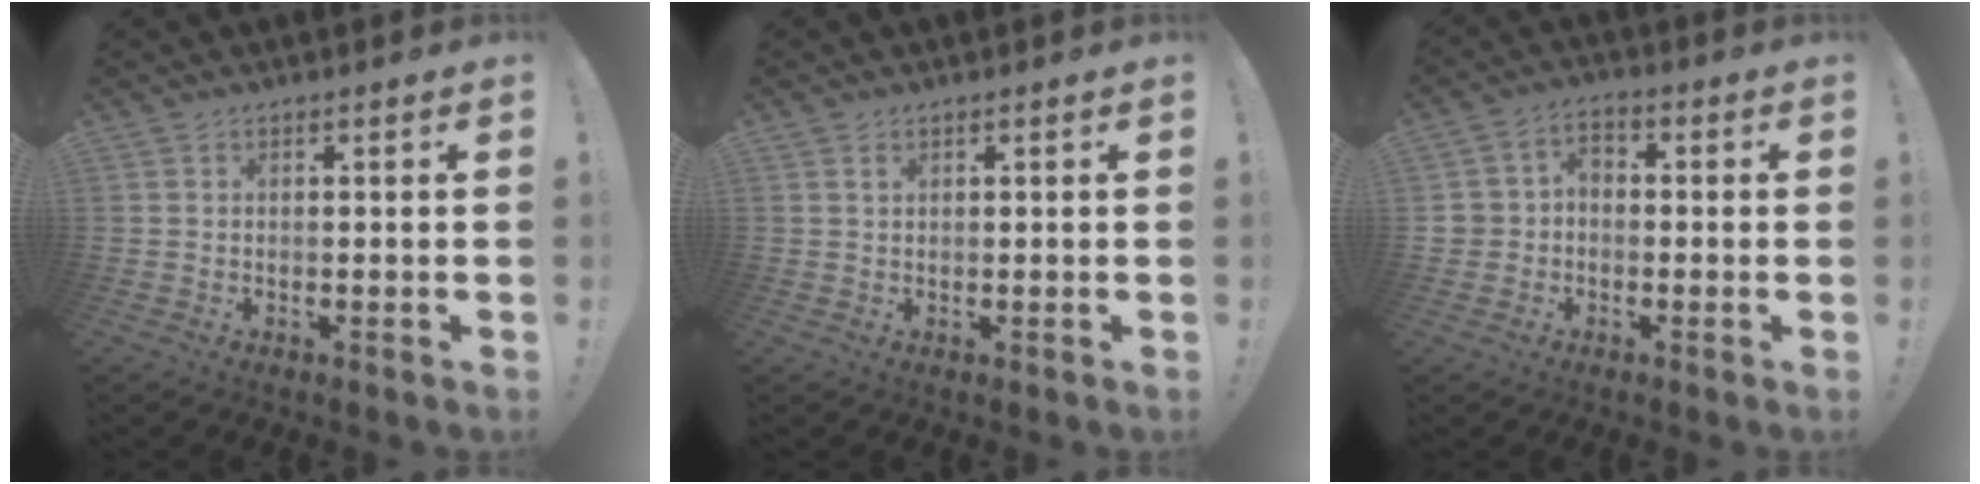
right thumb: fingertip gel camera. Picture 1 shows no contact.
{"total": 1.5, "force": [0.9, 1.2, 0.4], "torque": [0.007, -0.007, 0.012]}
{"total": 5.2, "force": [-2.2, 4.4, 1.8], "torque": [-0.043, 0.023, -0.042]}